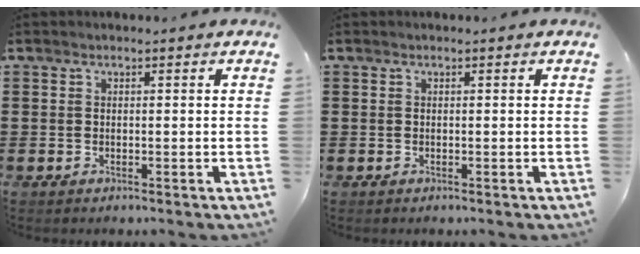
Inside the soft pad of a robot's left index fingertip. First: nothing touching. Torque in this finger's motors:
{"motor_torque": [-0.01, 0.00, 0.00, 0.00]}